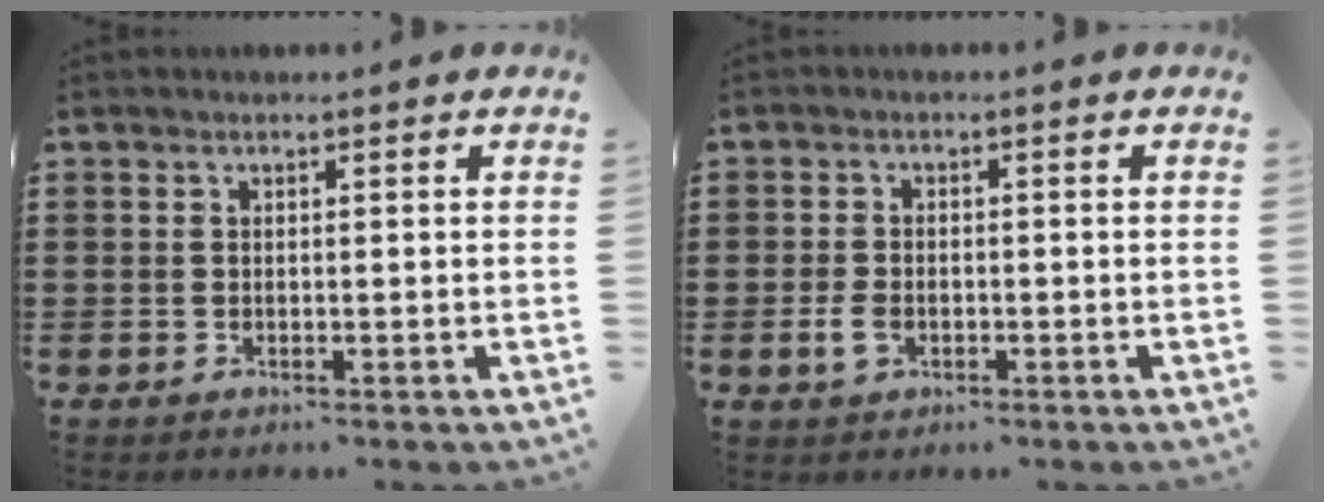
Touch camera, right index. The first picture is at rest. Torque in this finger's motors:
{"motor_torque": [1.49, 0.65, 0.02, -0.01]}